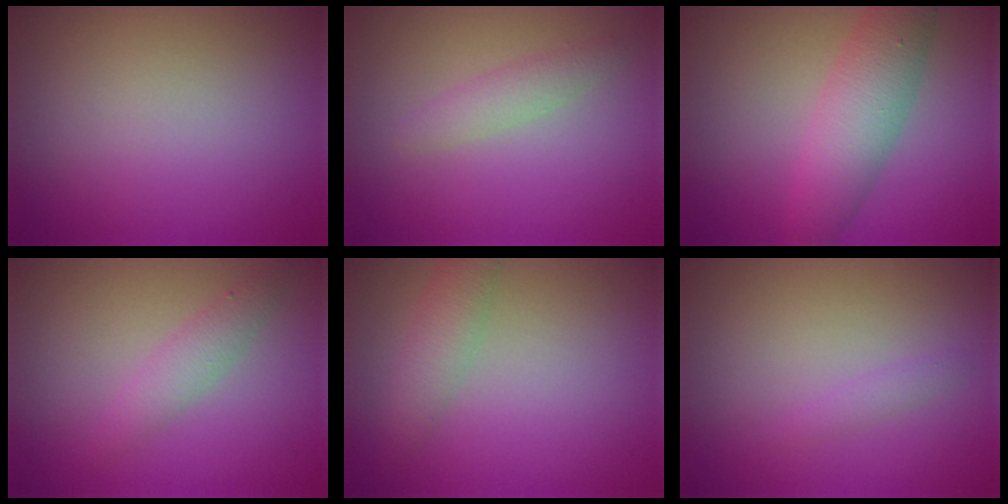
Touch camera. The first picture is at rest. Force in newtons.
{"total": 1.7, "press": 1.7, "slide": 0.1}
{"total": 4.9, "press": 4.9, "slide": 0.1}
{"total": 1.9, "press": 1.9, "slide": 0.0}
{"total": 2.5, "press": 2.5, "slide": 0.1}
{"total": 0.9, "press": 0.9, "slide": 0.0}